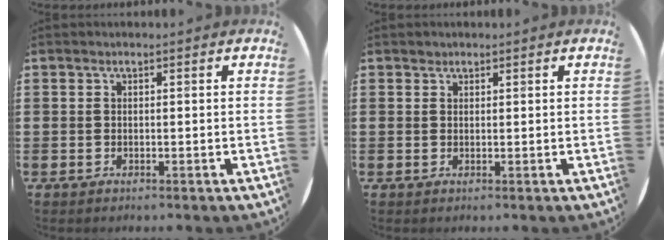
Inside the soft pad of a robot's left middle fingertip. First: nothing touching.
{"total": 0.8, "force": [0.7, 0.3, -0.1], "torque": [0.003, 0.003, 0.013]}